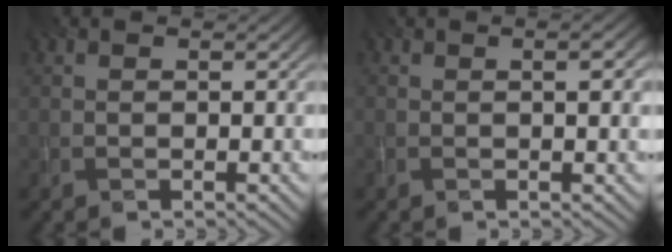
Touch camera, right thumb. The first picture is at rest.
{"total": 2.3, "force": [0.4, 0.4, 2.3], "torque": [-0.032, 0.006, 0.004]}